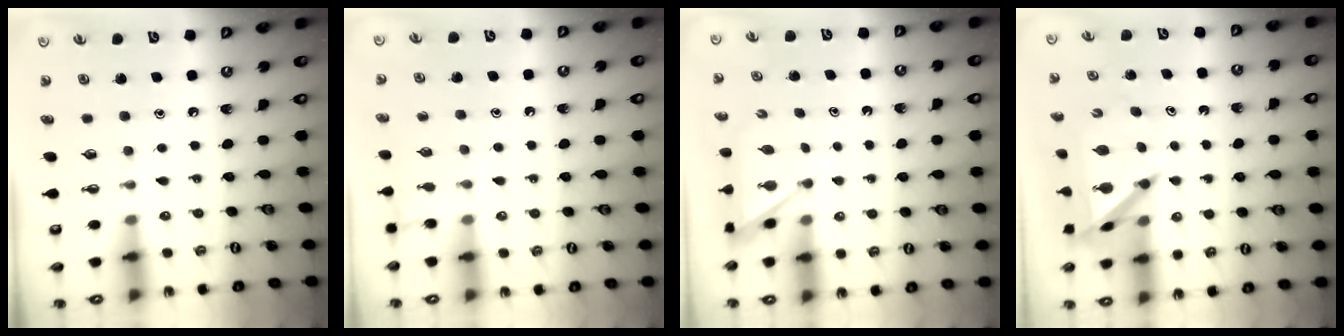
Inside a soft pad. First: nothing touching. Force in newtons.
{"total": 5.9, "press": 5.9, "slide": 0.6}
{"total": 3.1, "press": 3.1, "slide": 0.3}
{"total": 7.1, "press": 7.1, "slide": 0.7}